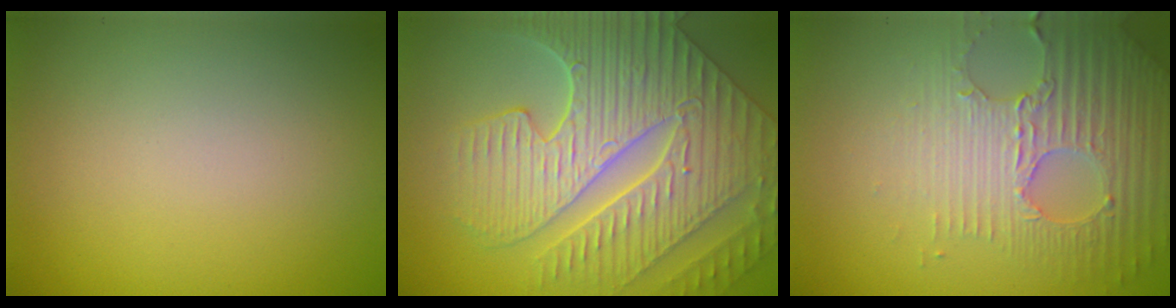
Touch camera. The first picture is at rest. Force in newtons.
{"total": 8.2, "press": 6.9, "slide": 4.5}
{"total": 4.5, "press": 4.1, "slide": 1.8}